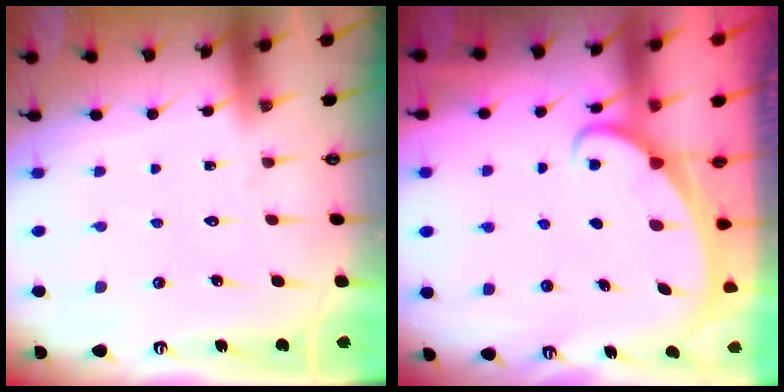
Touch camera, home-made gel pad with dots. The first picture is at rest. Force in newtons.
{"total": 2.3, "press": 2.3, "slide": 0.4}